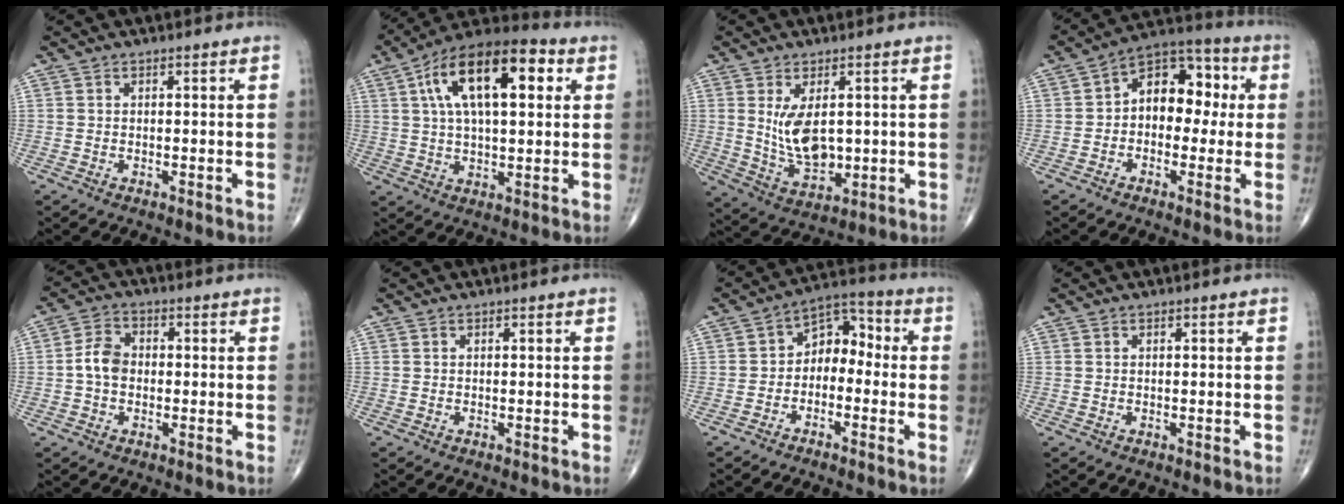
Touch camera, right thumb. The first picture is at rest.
{"total": 19.2, "force": [5.6, 8.6, 16.2], "torque": [-0.255, 0.018, 0.083]}
{"total": 9.2, "force": [1.4, 5.1, 7.6], "torque": [-0.125, -0.022, 0.044]}
{"total": 12.2, "force": [0.8, 8.2, 9.0], "torque": [-0.091, 0.038, -0.004]}
{"total": 5.3, "force": [-0.6, 3.9, 3.5], "torque": [-0.058, 0.018, -0.019]}
{"total": 0.0}
{"total": 7.7, "force": [-1.5, 5.4, 5.3], "torque": [-0.053, 0.046, -0.043]}
{"total": 0.0}